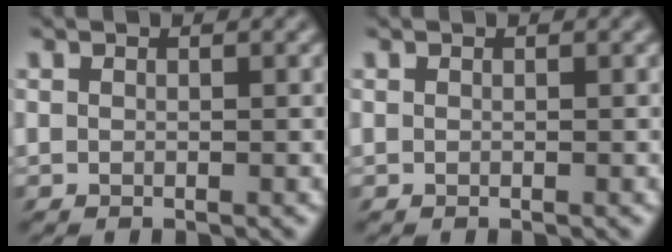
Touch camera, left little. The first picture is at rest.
{"total": 0.0}